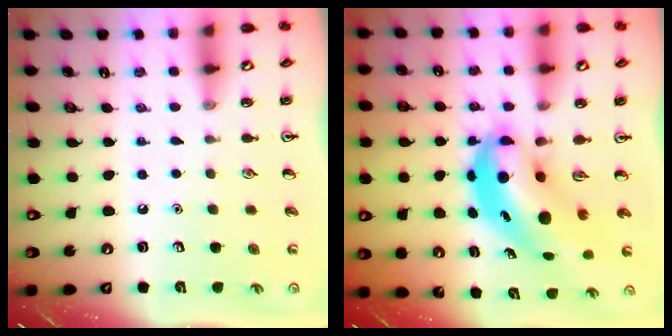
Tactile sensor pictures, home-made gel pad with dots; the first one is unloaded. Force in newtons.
{"total": 8.1, "press": 7.7, "slide": 2.2}